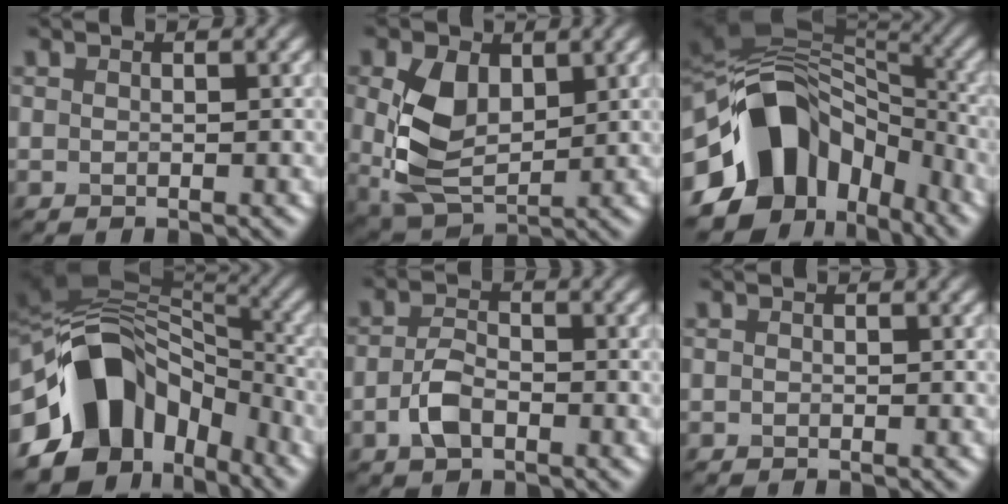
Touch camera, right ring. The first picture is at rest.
{"total": 6.5, "force": [1.2, 4.2, 4.8], "torque": [-0.112, -0.004, 0.029]}
{"total": 14.1, "force": [-4.3, 10.2, 8.7], "torque": [-0.154, 0.016, -0.091]}
{"total": 13.1, "force": [-4.8, 9.3, 7.8], "torque": [-0.137, 0.018, -0.098]}
{"total": 3.1, "force": [-1.3, 1.7, 2.2], "torque": [-0.045, 0.001, -0.030]}
{"total": 0.0}